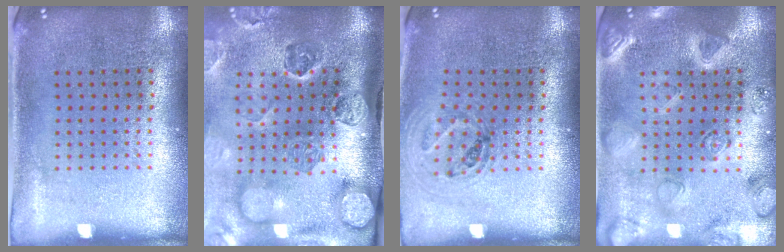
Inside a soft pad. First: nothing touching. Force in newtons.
{"total": 4.8, "press": 3.5, "slide": 3.3}
{"total": 0.9, "press": 0.9, "slide": 0.1}
{"total": 3.1, "press": 2.9, "slide": 0.9}